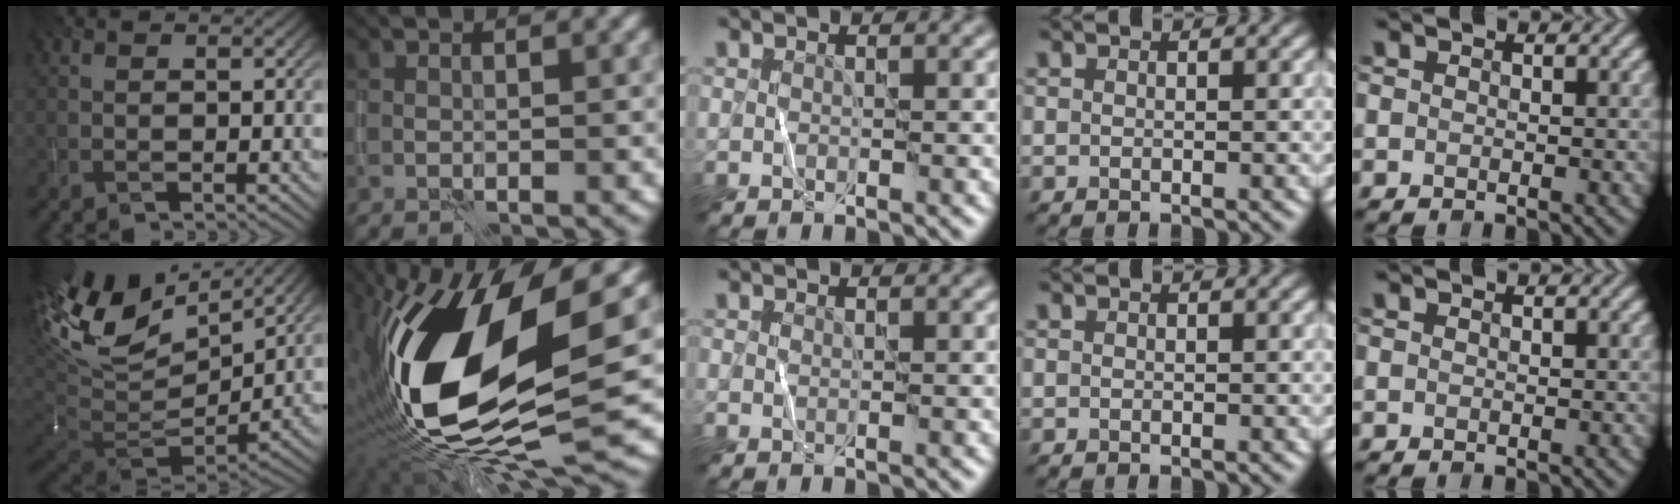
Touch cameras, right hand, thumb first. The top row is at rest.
{"thumb": {"total": 15.3, "force": [5.3, 9.0, 11.1], "torque": [-0.259, 0.004, 0.111]}, "index": {"total": 18.3, "force": [0.5, 7.0, 16.9], "torque": [-0.337, -0.016, 0.011]}}